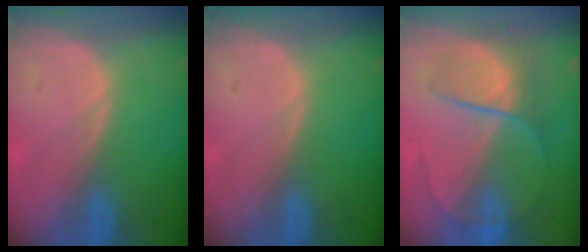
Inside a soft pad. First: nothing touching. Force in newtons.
{"total": 0.0}
{"total": 6.9, "press": 6.6, "slide": 1.7}